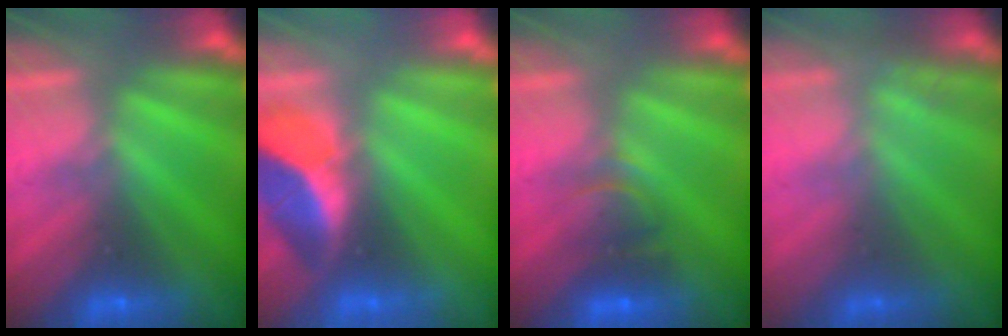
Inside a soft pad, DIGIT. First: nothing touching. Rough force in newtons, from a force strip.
{"total": 2.6}
{"total": 2.3}
{"total": 2.6}